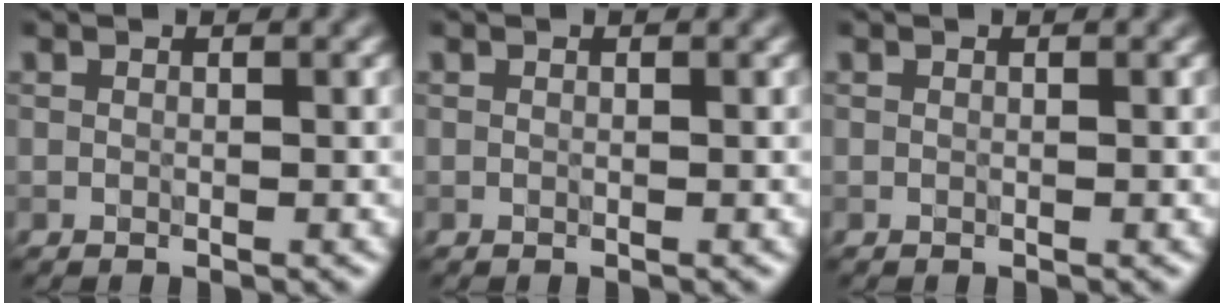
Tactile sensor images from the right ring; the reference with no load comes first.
{"total": 0.0}
{"total": 0.0}